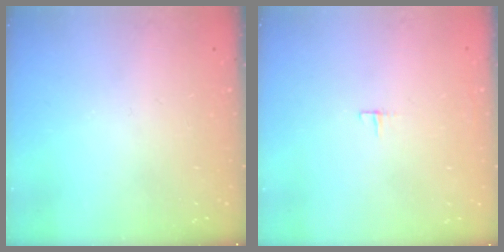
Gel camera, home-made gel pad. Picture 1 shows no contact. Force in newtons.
{"total": 3.1, "press": 3.1, "slide": 0.2}